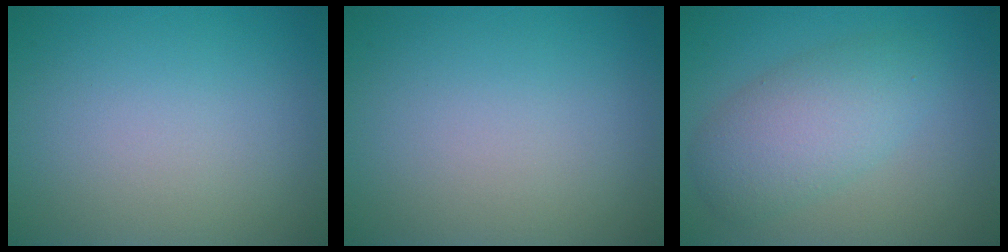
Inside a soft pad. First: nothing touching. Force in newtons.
{"total": 0.0}
{"total": 5.0, "press": 5.0, "slide": 0.4}